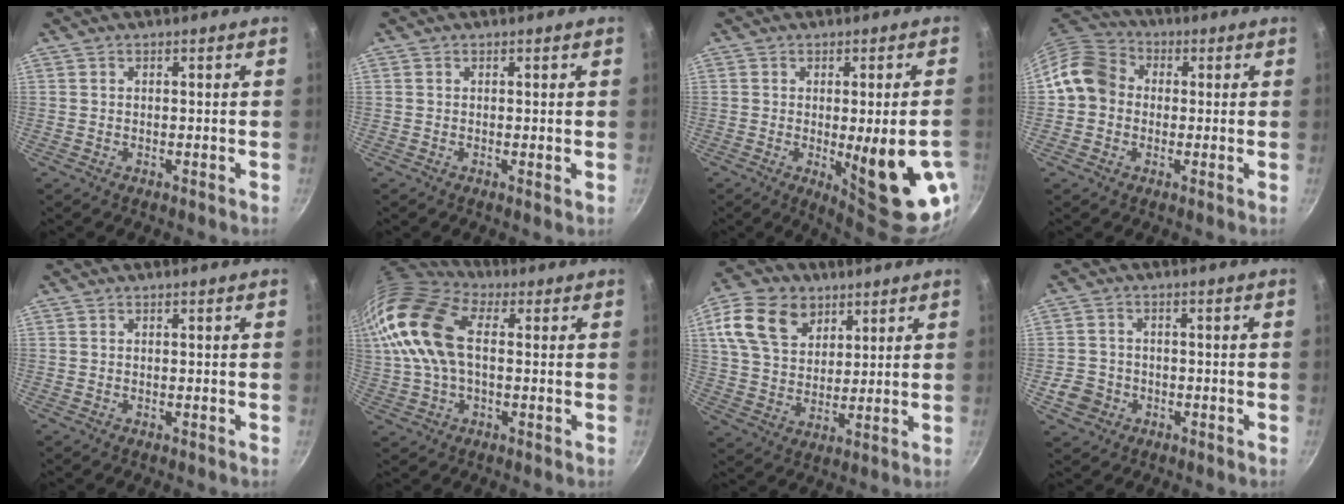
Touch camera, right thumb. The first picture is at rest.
{"total": 0.6, "force": [0.1, 0.1, 0.6], "torque": [-0.009, -0.005, -0.001]}
{"total": 16.8, "force": [-3.9, 4.2, 15.8], "torque": [-0.183, -0.011, -0.038]}
{"total": 9.6, "force": [0.2, 8.3, 4.8], "torque": [-0.057, 0.021, -0.017]}
{"total": 0.0}
{"total": 17.6, "force": [3.0, 10.5, 13.8], "torque": [-0.277, 0.023, 0.045]}
{"total": 14.8, "force": [6.8, 10.5, 8.0], "torque": [-0.126, -0.014, 0.121]}
{"total": 5.1, "force": [-1.9, 4.5, 1.6], "torque": [-0.020, 0.023, -0.030]}